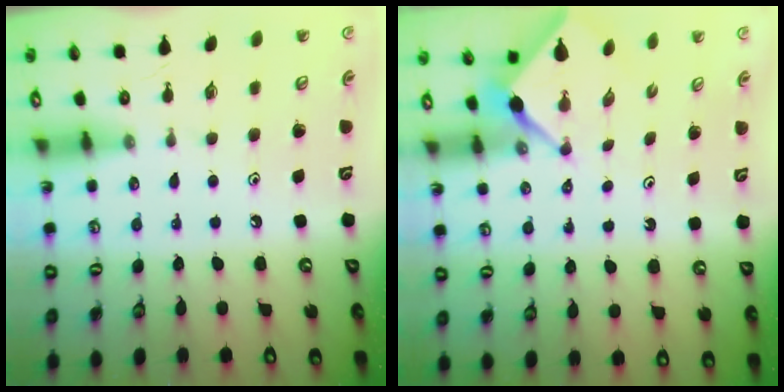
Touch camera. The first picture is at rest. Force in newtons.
{"total": 2.3, "press": 2.3, "slide": 0.2}